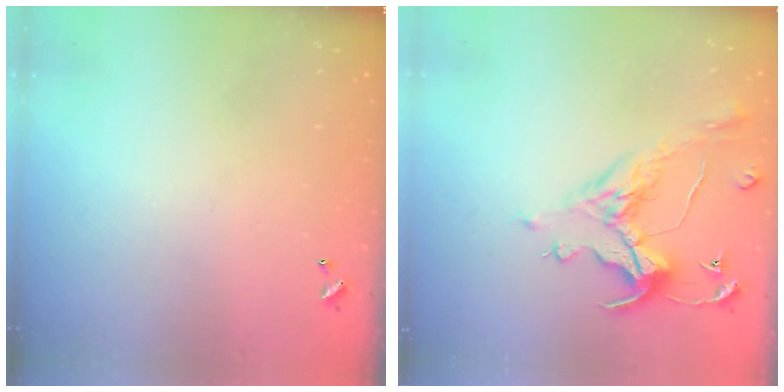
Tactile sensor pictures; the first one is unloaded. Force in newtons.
{"total": 1.0, "press": 0.2, "slide": 1.0}